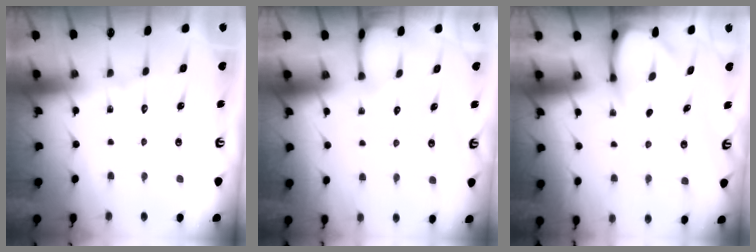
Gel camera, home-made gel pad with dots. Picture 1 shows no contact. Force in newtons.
{"total": 3.6, "press": 3.6, "slide": 0.3}
{"total": 3.8, "press": 3.8, "slide": 0.2}